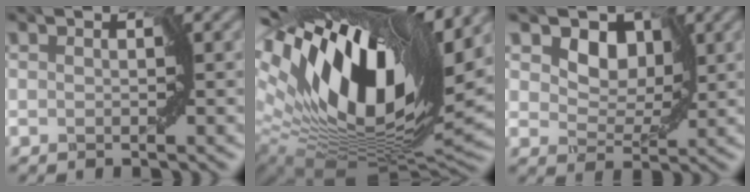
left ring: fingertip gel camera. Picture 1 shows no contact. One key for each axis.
{"total": 18.1, "fx": 7.9, "fy": 7.2, "fz": 14.6, "tx": -0.274, "ty": 0.026, "tz": 0.129}
{"total": 6.8, "fx": 3.6, "fy": 4.4, "fz": 3.7, "tx": -0.064, "ty": 0.007, "tz": 0.044}